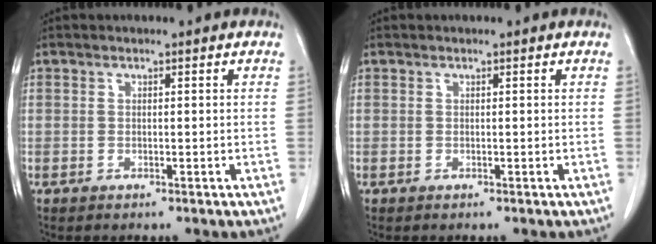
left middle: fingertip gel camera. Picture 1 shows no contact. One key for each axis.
{"total": 0.0}